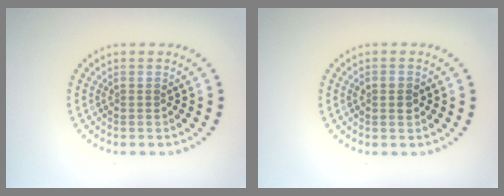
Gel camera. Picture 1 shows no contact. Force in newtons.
{"total": 1.3, "press": 1.3, "slide": 0.1}